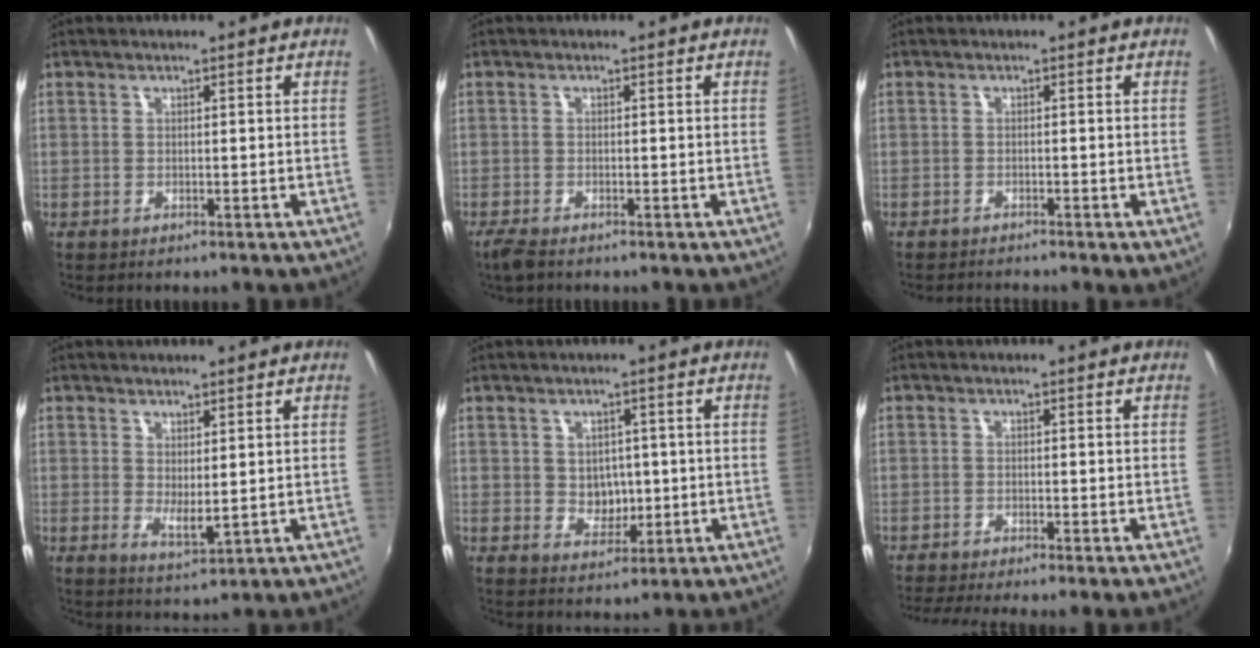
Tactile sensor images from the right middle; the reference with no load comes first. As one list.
[{"total": 2.7, "force": [-2.1, 0.6, 1.6], "torque": [-0.039, -0.008, -0.039]}, {"total": 2.3, "force": [-1.9, 0.0, 1.3], "torque": [-0.028, -0.012, -0.035]}, {"total": 3.4, "force": [0.7, 1.2, 3.2], "torque": [-0.052, -0.010, 0.015]}, {"total": 4.3, "force": [0.1, 3.7, 2.2], "torque": [-0.033, 0.002, 0.006]}, {"total": 5.5, "force": [-4.5, -0.9, 3.2], "torque": [-0.066, -0.018, -0.076]}]